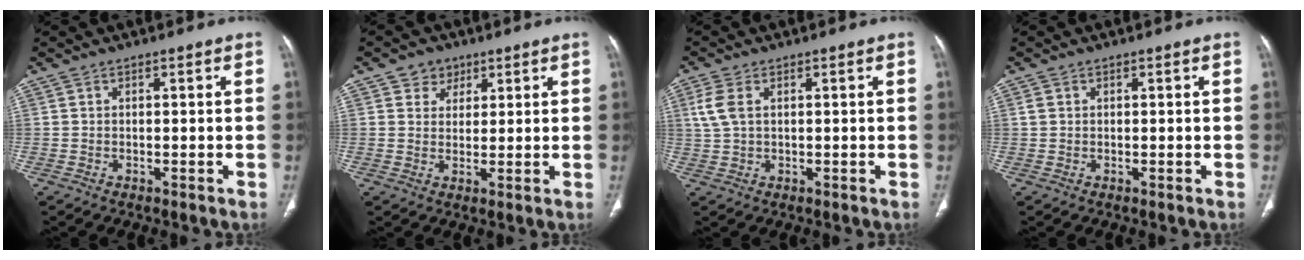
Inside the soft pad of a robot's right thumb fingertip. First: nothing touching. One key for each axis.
{"total": 4.3, "fx": 2.3, "fy": 3.5, "fz": 0.8, "tx": 0.011, "ty": -0.009, "tz": 0.034}
{"total": 4.0, "fx": 1.1, "fy": 2.2, "fz": 3.2, "tx": -0.091, "ty": 0.012, "tz": 0.026}
{"total": 1.0, "fx": 0.2, "fy": 0.8, "fz": 0.5, "tx": -0.007, "ty": 0.005, "tz": 0.006}